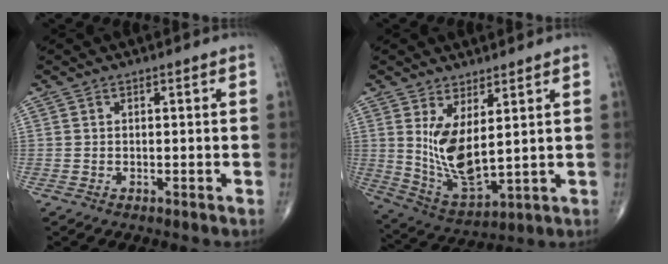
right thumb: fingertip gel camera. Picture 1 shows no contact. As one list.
[{"total": 10.5, "force": [2.7, 4.2, 9.2], "torque": [-0.173, -0.036, 0.070]}]